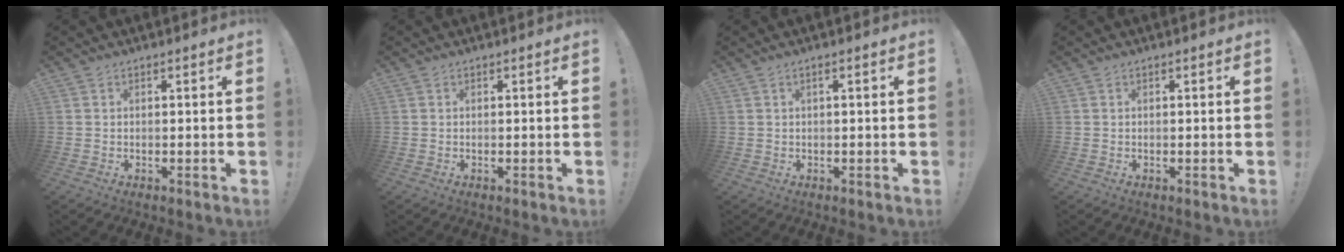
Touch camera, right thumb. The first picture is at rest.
{"total": 0.0}
{"total": 1.4, "force": [0.1, -0.1, 1.4], "torque": [-0.033, 0.002, 0.002]}
{"total": 0.0}